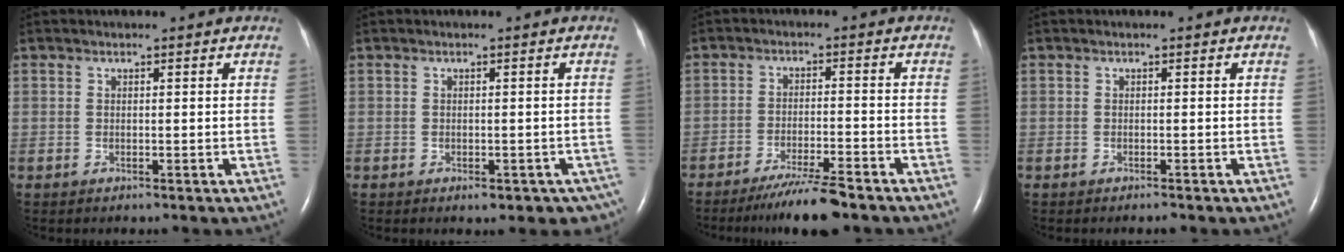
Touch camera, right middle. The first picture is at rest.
{"total": 6.3, "force": [-4.2, 3.4, 3.3], "torque": [-0.014, 0.003, -0.052]}
{"total": 7.5, "force": [-6.1, 0.0, 4.4], "torque": [-0.077, -0.021, -0.105]}
{"total": 0.7, "force": [-0.6, 0.0, 0.3], "torque": [-0.011, -0.002, -0.008]}